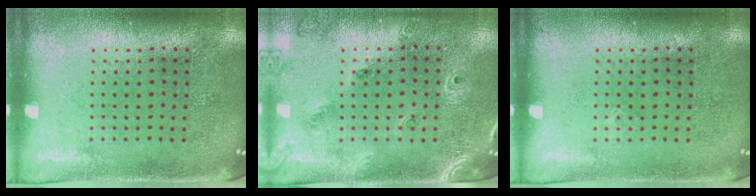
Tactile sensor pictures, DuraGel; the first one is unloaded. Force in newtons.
{"total": 1.5, "press": 1.4, "slide": 0.6}
{"total": 0.0}